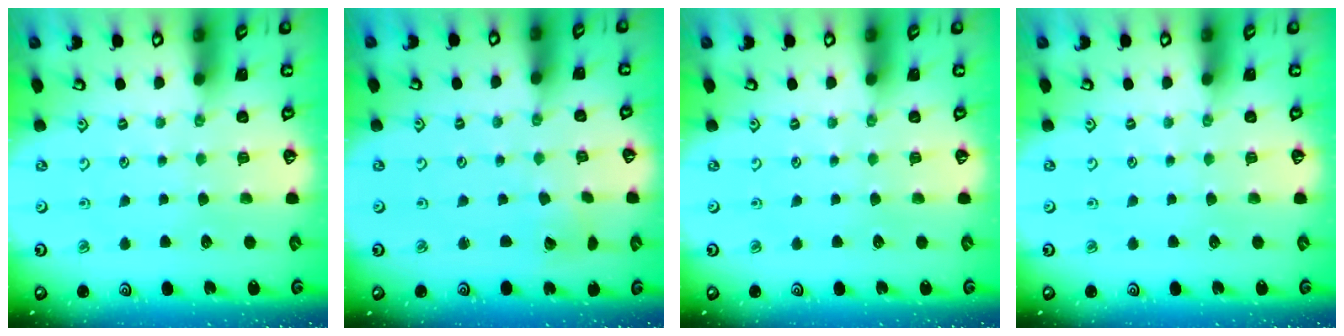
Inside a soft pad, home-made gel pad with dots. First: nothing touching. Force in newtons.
{"total": 2.2, "press": 2.2, "slide": 0.2}
{"total": 0.0}
{"total": 0.0}